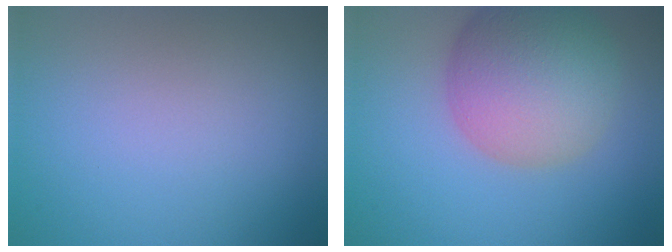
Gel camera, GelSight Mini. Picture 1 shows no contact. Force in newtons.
{"total": 8.9, "press": 8.8, "slide": 0.5}